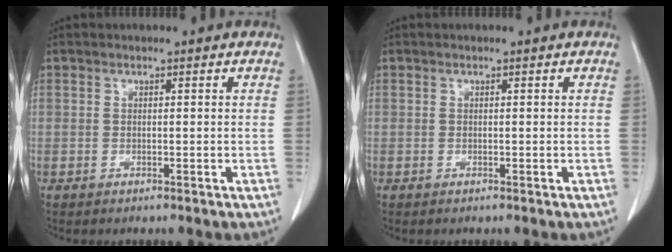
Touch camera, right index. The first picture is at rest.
{"total": 0.0}